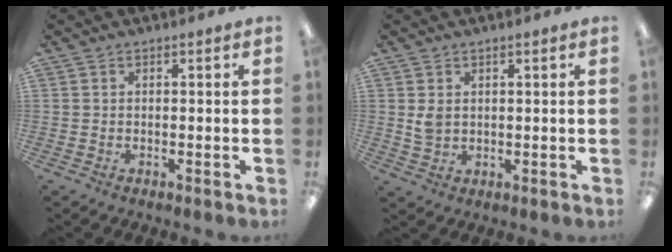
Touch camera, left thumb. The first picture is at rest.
{"total": 2.9, "force": [0.9, 2.0, 1.8], "torque": [-0.038, 0.002, 0.018]}